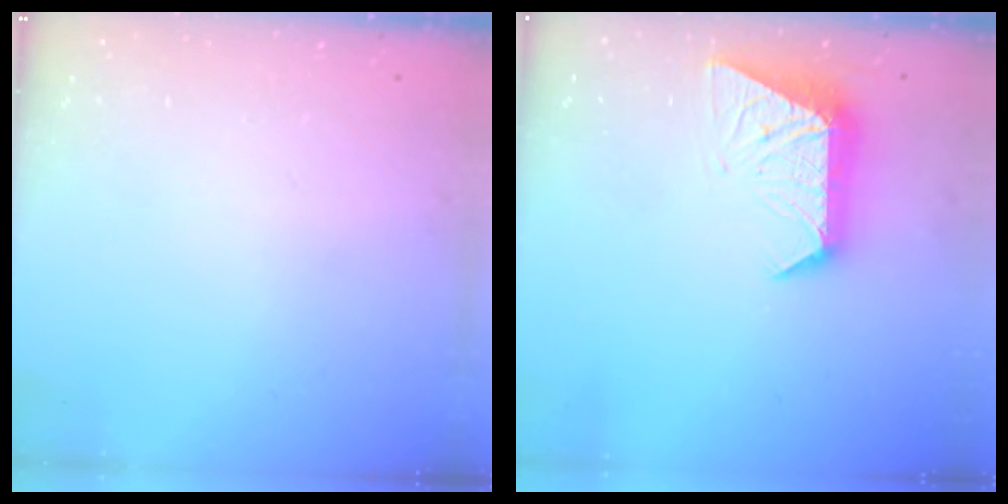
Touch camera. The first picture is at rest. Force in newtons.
{"total": 10.5, "press": 10.5, "slide": 0.9}